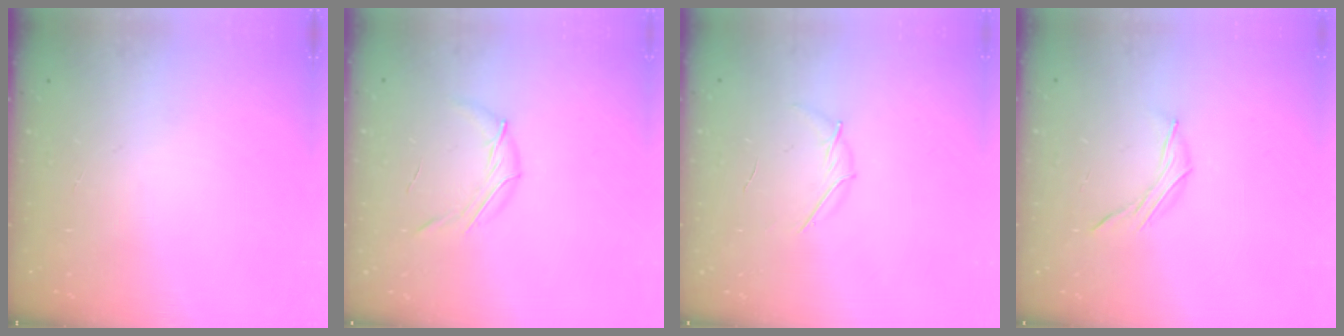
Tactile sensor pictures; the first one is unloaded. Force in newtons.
{"total": 6.2, "press": 6.0, "slide": 1.3}
{"total": 3.9, "press": 3.7, "slide": 1.1}
{"total": 6.1, "press": 6.0, "slide": 1.5}